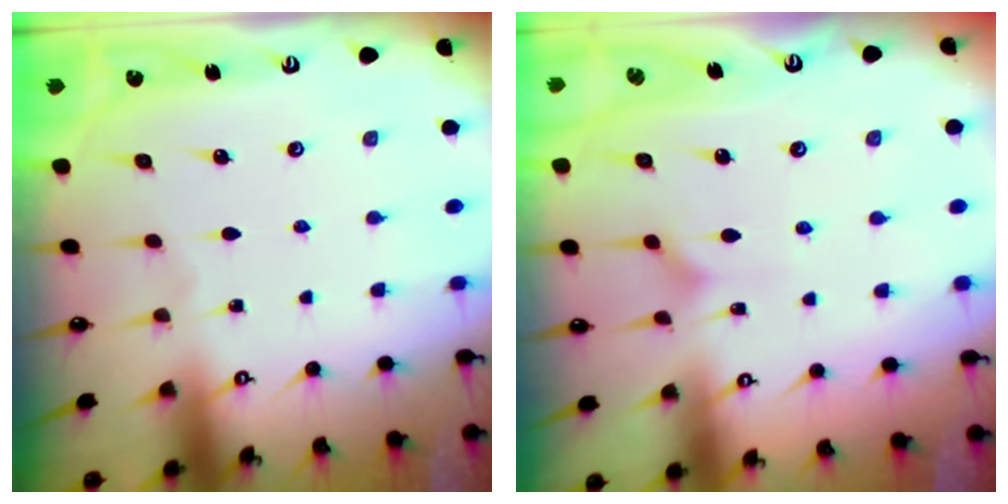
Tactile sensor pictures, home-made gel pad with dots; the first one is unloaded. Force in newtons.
{"total": 4.6, "press": 4.6, "slide": 0.6}